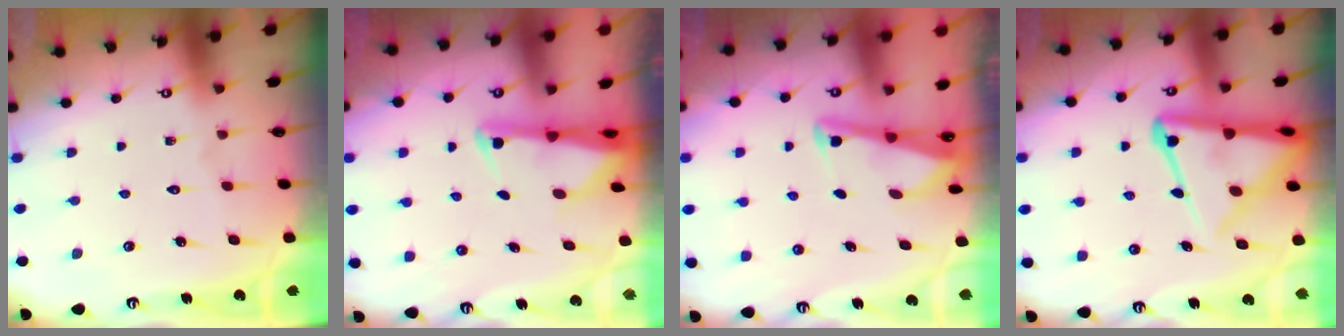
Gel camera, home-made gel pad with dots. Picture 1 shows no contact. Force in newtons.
{"total": 2.6, "press": 2.6, "slide": 0.5}
{"total": 2.9, "press": 2.8, "slide": 0.4}
{"total": 12.1, "press": 12.0, "slide": 1.3}